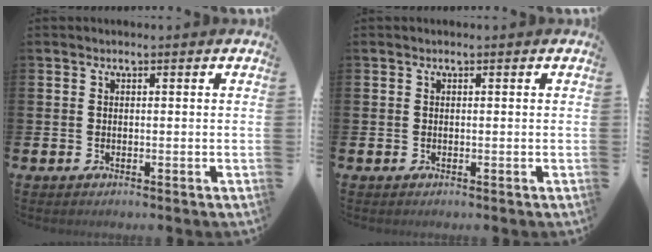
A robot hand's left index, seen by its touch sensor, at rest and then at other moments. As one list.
[{"total": 0.0}]